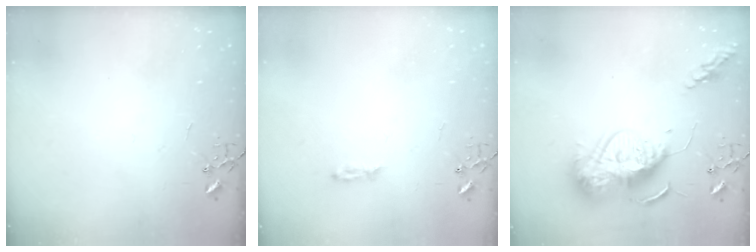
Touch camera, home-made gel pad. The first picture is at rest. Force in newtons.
{"total": 2.7, "press": 2.7, "slide": 0.4}
{"total": 16.9, "press": 16.8, "slide": 1.4}